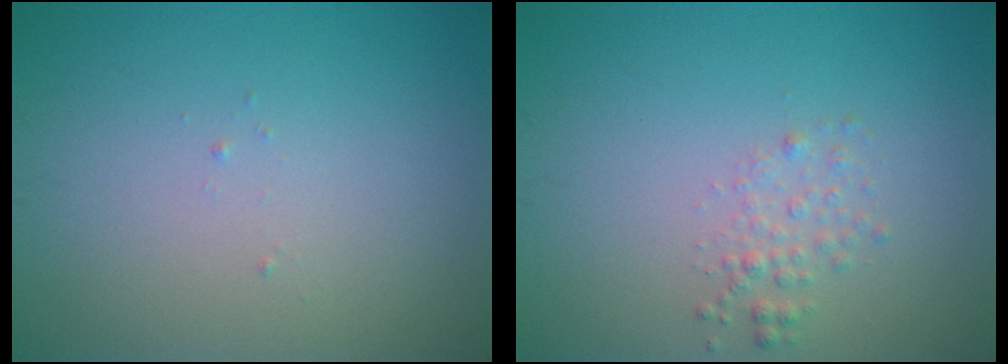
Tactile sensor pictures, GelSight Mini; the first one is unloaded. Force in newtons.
{"total": 1.4, "press": 1.4, "slide": 0.1}